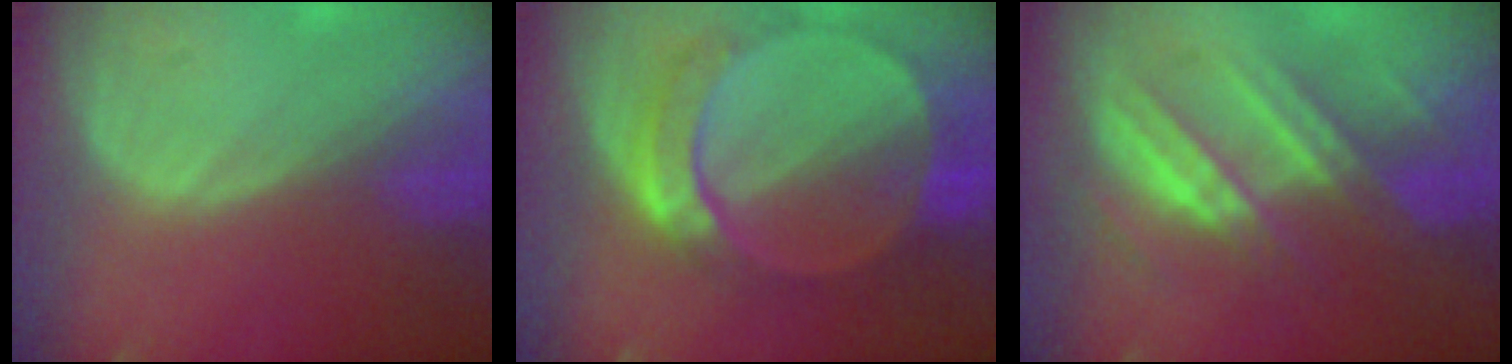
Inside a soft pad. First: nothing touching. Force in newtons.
{"total": 9.7, "press": 8.4, "slide": 4.8}
{"total": 7.4, "press": 7.3, "slide": 0.9}